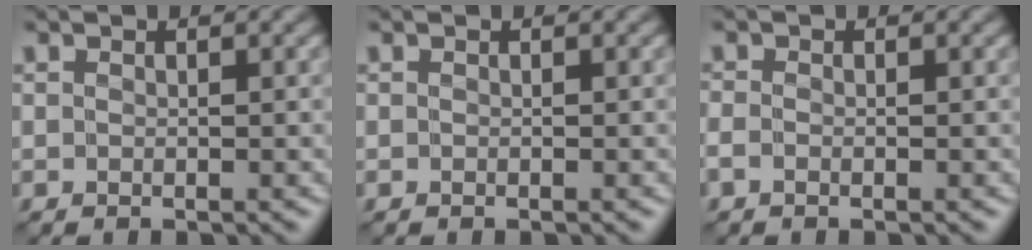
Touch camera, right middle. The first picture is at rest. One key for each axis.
{"total": 0.0}
{"total": 0.6, "fx": -0.5, "fy": 0.2, "fz": 0.3, "tx": -0.007, "ty": 0.002, "tz": -0.014}